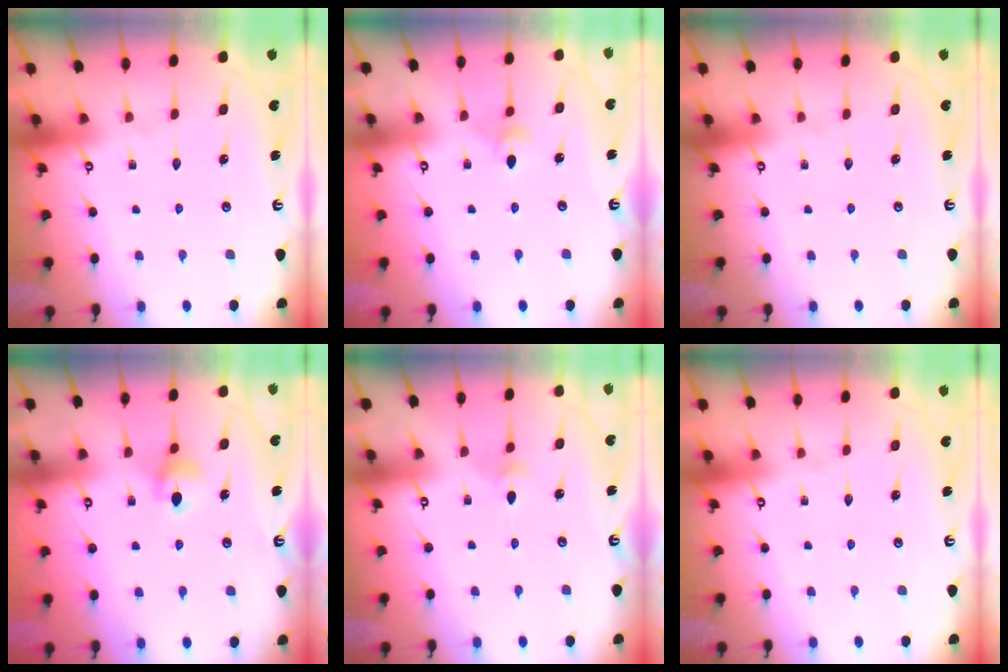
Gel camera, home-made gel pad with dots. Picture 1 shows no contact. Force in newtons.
{"total": 2.9, "press": 2.8, "slide": 0.6}
{"total": 0.0}
{"total": 5.7, "press": 5.7, "slide": 0.6}
{"total": 4.2, "press": 4.1, "slide": 0.9}
{"total": 0.0}